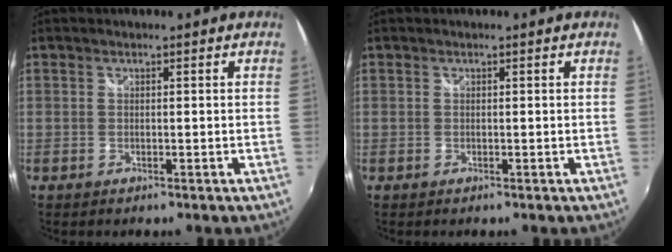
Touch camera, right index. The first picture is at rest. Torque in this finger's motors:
{"motor_torque": [0.01, 0.01, 0.00, 0.00]}